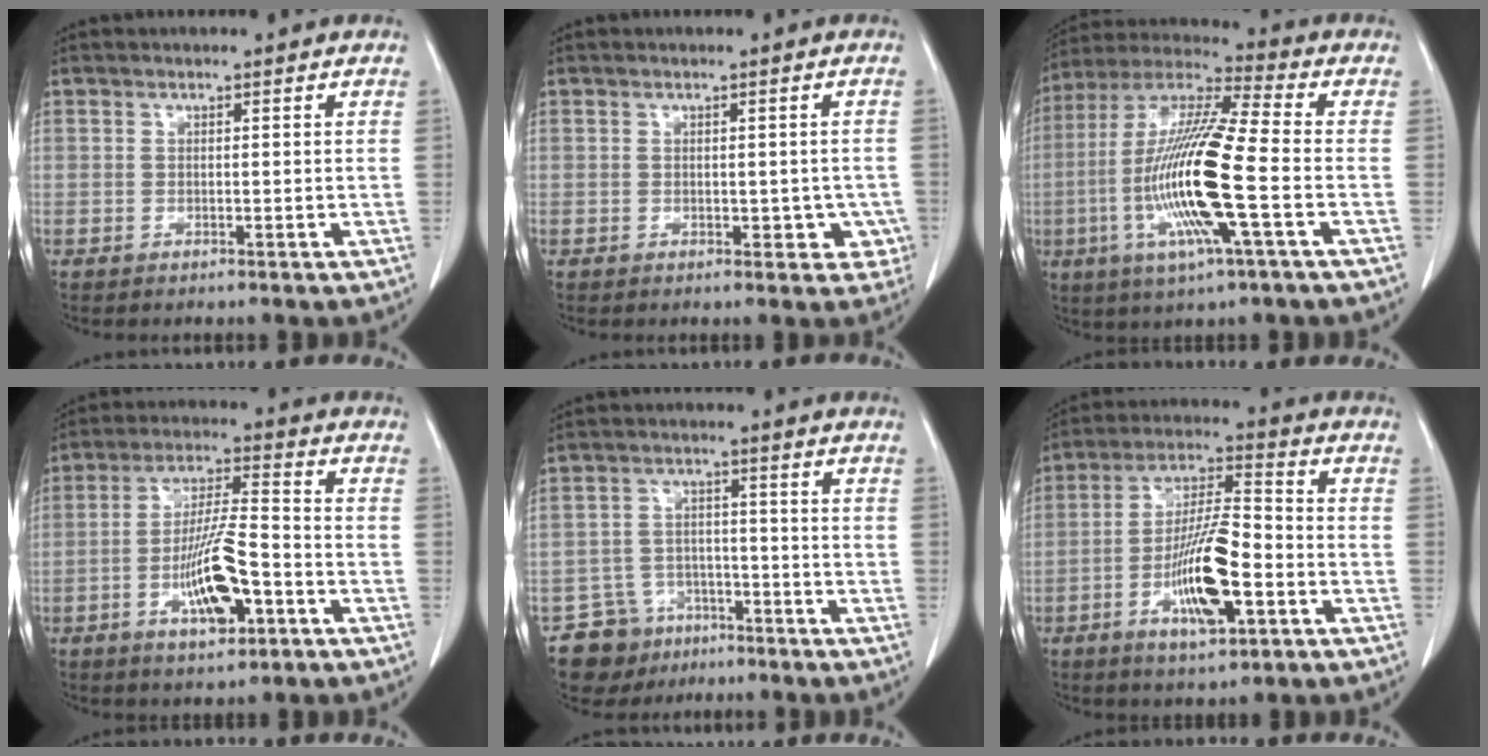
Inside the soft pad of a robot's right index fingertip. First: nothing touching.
{"total": 3.9, "force": [-0.7, 2.5, 2.9], "torque": [-0.011, 0.008, -0.002]}
{"total": 17.7, "force": [-4.0, 0.9, 17.2], "torque": [-0.356, -0.012, -0.083]}
{"total": 10.9, "force": [-4.2, 2.4, 9.8], "torque": [-0.185, 0.000, -0.072]}
{"total": 7.5, "force": [-5.2, 5.4, 0.3], "torque": [-0.002, 0.018, -0.083]}
{"total": 12.8, "force": [-4.3, 2.8, 11.7], "torque": [-0.220, -0.002, -0.074]}